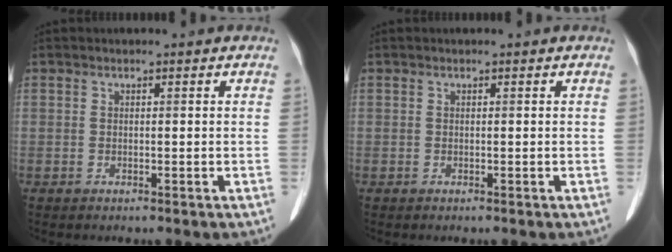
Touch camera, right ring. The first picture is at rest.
{"total": 0.0}